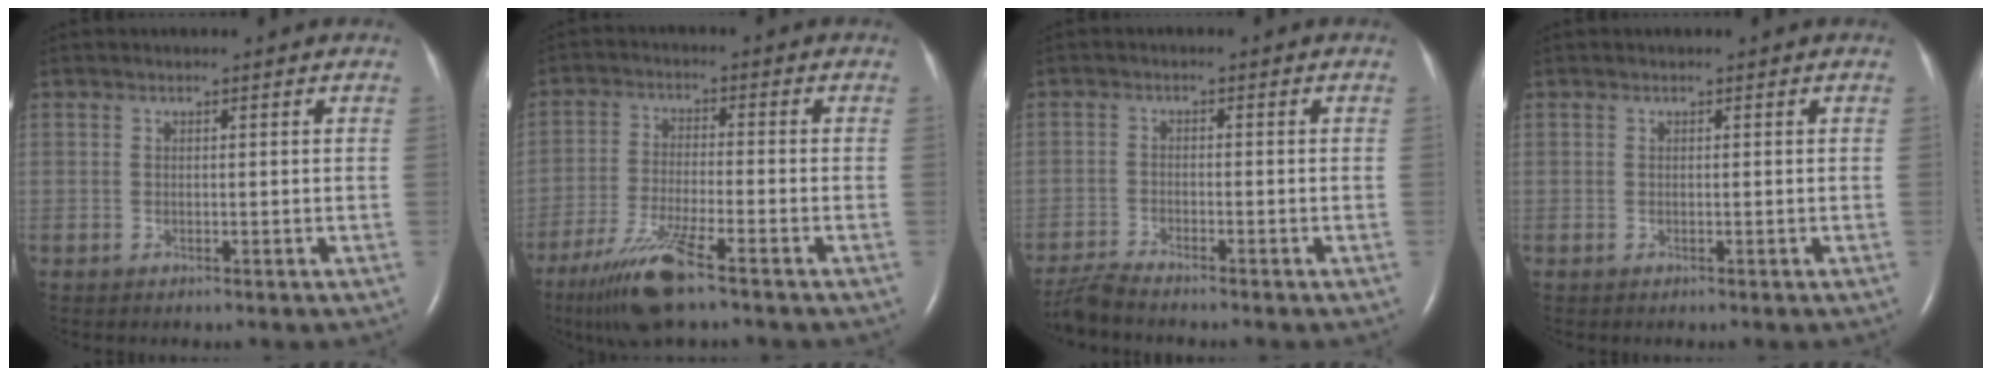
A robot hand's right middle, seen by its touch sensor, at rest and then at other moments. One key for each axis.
{"total": 9.9, "fx": -6.6, "fy": 0.6, "fz": 7.4, "tx": -0.155, "ty": -0.029, "tz": -0.122}
{"total": 4.3, "fx": -4.0, "fy": -0.1, "fz": 1.5, "tx": -0.034, "ty": -0.020, "tz": -0.076}
{"total": 0.0}